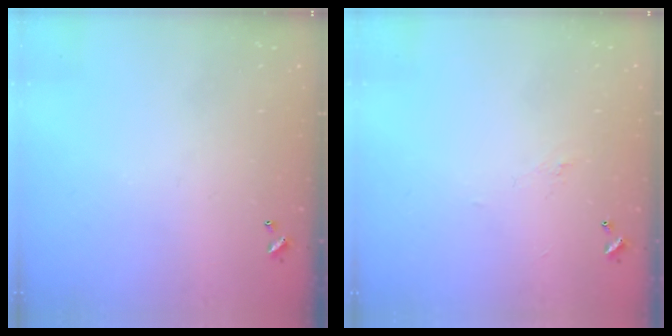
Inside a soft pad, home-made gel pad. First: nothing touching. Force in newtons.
{"total": 1.6, "press": 1.5, "slide": 0.5}